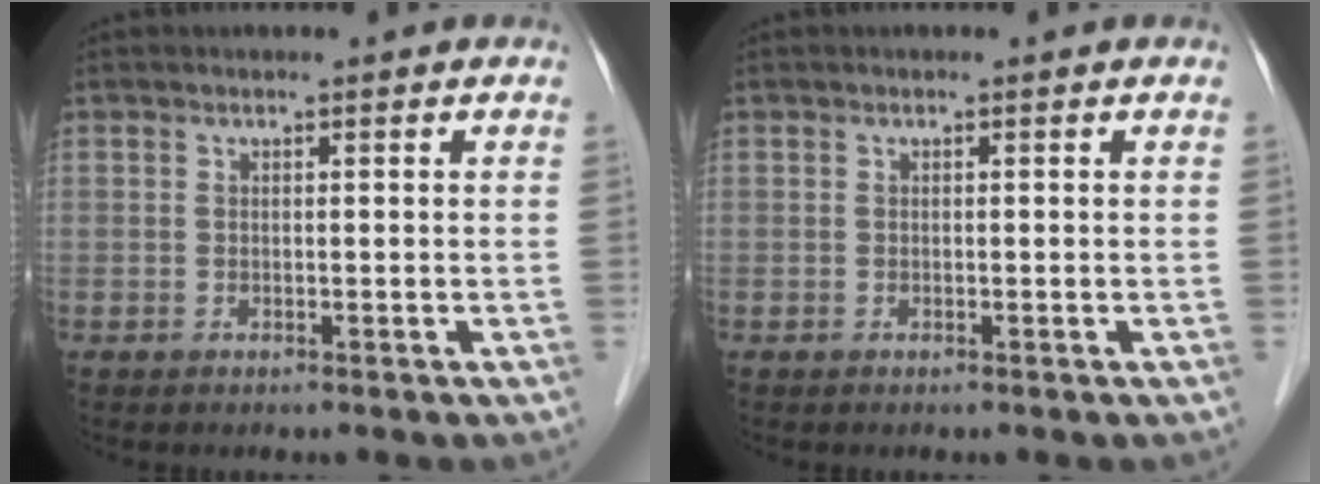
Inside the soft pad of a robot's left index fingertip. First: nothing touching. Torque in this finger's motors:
{"motor_torque": [0.00, 0.00, 0.00, 0.00]}